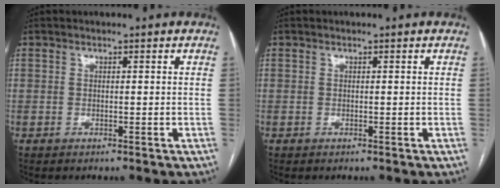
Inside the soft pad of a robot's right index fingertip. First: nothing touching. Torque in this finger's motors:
{"motor_torque": [0.00, 0.00, 0.00, 0.00]}